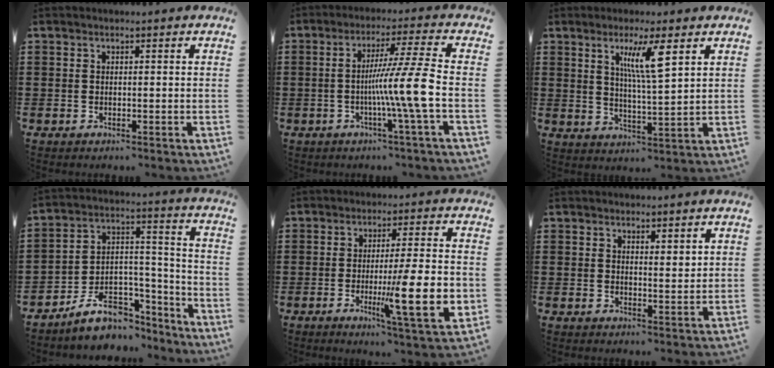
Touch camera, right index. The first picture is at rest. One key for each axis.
{"total": 10.4, "fx": -1.9, "fy": -1.3, "fz": 10.2, "tx": -0.178, "ty": -0.012, "tz": -0.040}
{"total": 7.4, "fx": 3.4, "fy": 1.1, "fz": 6.5, "tx": -0.127, "ty": 0.002, "tz": 0.053}
{"total": 9.4, "fx": -6.9, "fy": 5.4, "fz": 3.3, "tx": -0.056, "ty": 0.029, "tz": -0.122}
{"total": 13.0, "fx": -2.5, "fy": 1.9, "fz": 12.7, "tx": -0.203, "ty": -0.017, "tz": -0.041}
{"total": 2.0, "fx": 1.8, "fy": 0.6, "fz": 0.5, "tx": -0.012, "ty": 0.004, "tz": 0.035}